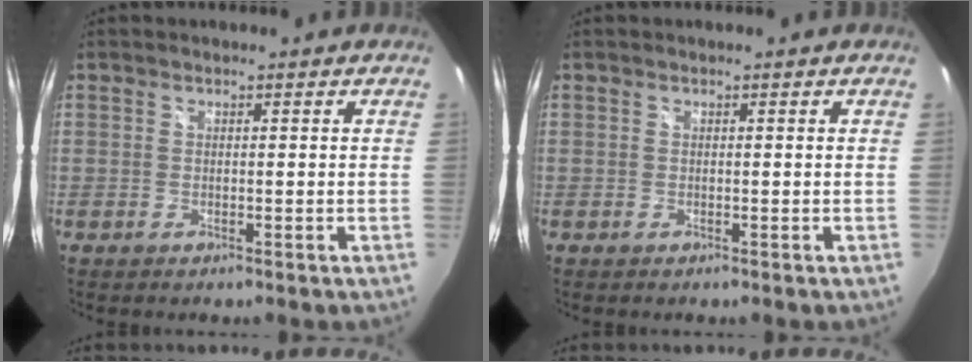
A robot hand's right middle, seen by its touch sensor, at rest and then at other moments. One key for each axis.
{"total": 0.0}